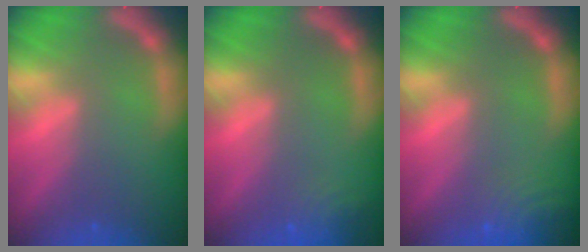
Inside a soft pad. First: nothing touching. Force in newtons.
{"total": 3.0}
{"total": 5.6}